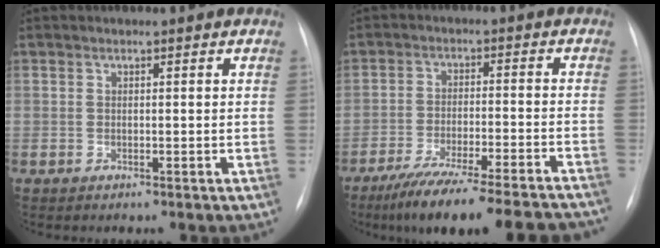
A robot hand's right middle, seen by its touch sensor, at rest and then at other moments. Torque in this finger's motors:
{"motor_torque": [1.10, -1.04, 0.26, 0.09]}